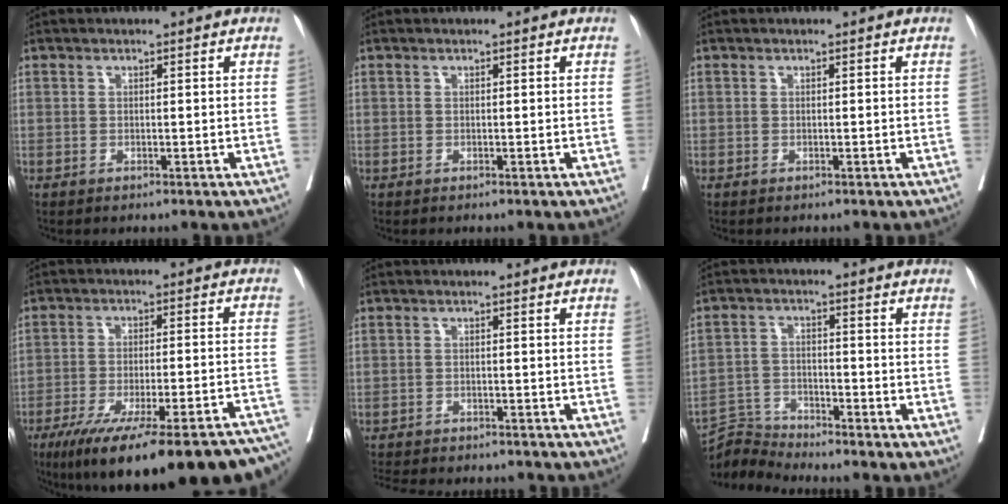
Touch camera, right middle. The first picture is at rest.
{"total": 0.0}
{"total": 0.0}
{"total": 27.6, "force": [-21.8, 3.2, 16.5], "torque": [-0.178, -0.024, -0.298]}
{"total": 11.7, "force": [-10.6, 2.6, 4.2], "torque": [-0.080, -0.010, -0.140]}
{"total": 5.3, "force": [-5.1, -0.8, -1.1], "torque": [0.015, -0.005, -0.096]}